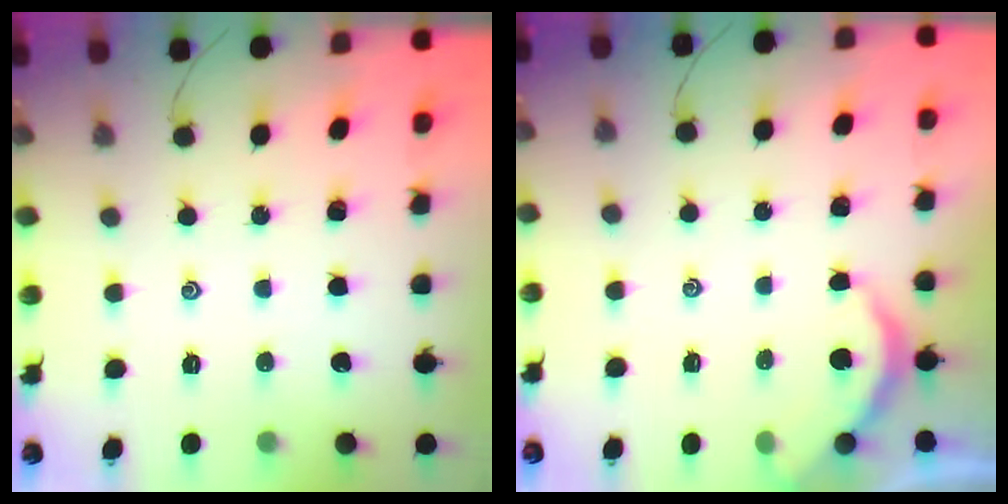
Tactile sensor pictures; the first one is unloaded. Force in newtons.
{"total": 2.5, "press": 2.5, "slide": 0.4}